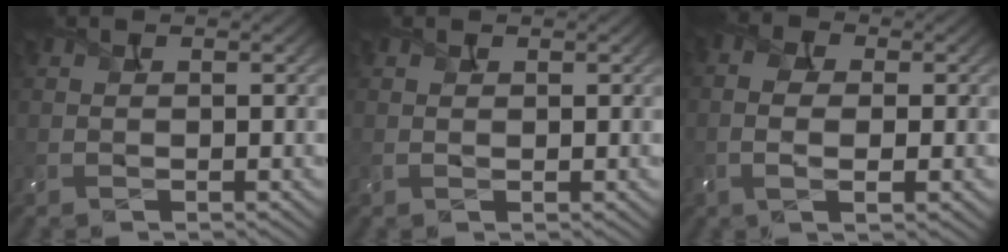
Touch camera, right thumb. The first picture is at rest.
{"total": 0.6, "force": [0.5, 0.2, 0.3], "torque": [-0.007, 0.002, 0.007]}
{"total": 4.4, "force": [-0.3, 2.1, 3.9], "torque": [-0.096, 0.000, -0.017]}